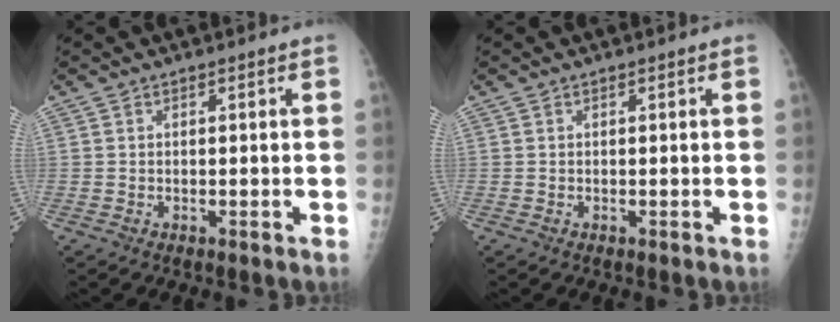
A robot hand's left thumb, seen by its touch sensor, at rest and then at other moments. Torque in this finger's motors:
{"motor_torque": [0.02, 0.01, -0.01, -0.01, 0.00]}